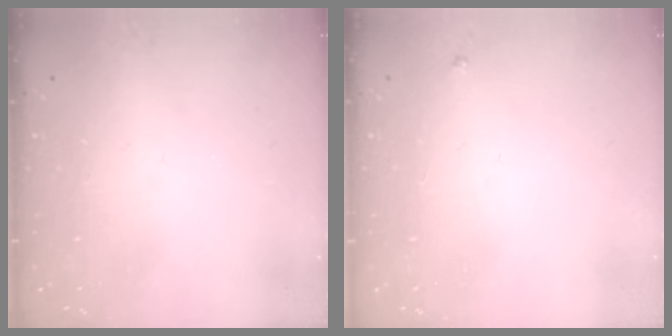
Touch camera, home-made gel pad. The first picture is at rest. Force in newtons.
{"total": 2.7, "press": 2.7, "slide": 0.3}